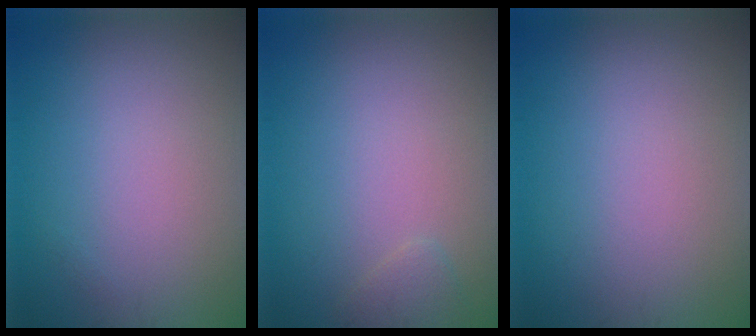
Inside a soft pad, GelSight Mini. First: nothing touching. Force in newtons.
{"total": 0.9, "press": 0.9, "slide": 0.1}
{"total": 0.0}